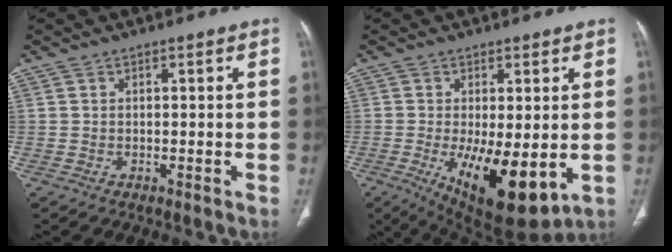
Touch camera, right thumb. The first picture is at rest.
{"total": 14.8, "force": [-3.1, 5.7, 13.3], "torque": [-0.211, -0.029, -0.028]}